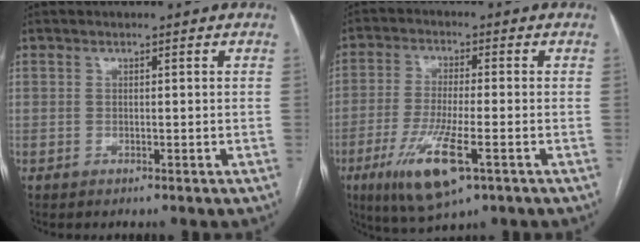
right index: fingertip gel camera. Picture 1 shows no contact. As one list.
[{"total": 11.0, "force": [-4.8, 1.9, 9.7], "torque": [-0.197, -0.028, -0.079]}]